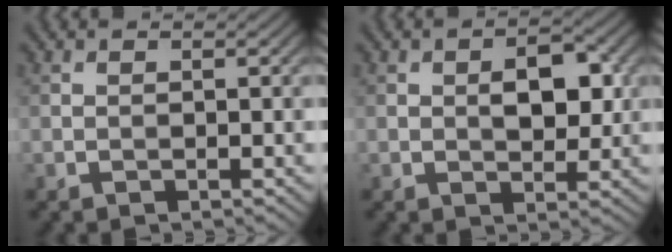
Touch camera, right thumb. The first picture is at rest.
{"total": 5.0, "force": [0.7, 2.8, 4.1], "torque": [-0.058, -0.002, 0.010]}